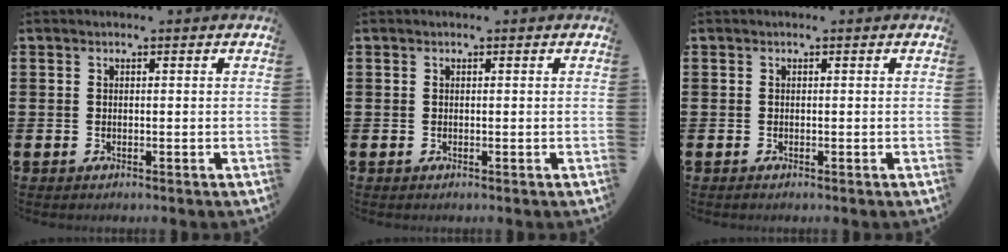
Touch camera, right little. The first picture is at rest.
{"total": 0.0}
{"total": 0.0}